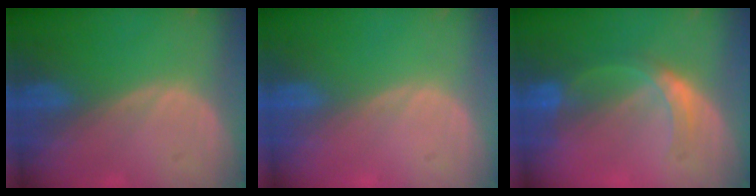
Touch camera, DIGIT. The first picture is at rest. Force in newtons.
{"total": 0.0}
{"total": 5.2, "press": 4.8, "slide": 1.9}